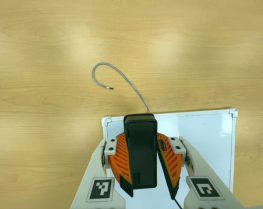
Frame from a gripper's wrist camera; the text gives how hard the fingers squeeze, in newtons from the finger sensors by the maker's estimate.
{"total": 9.9, "left": 10.0, "right": 9.8}